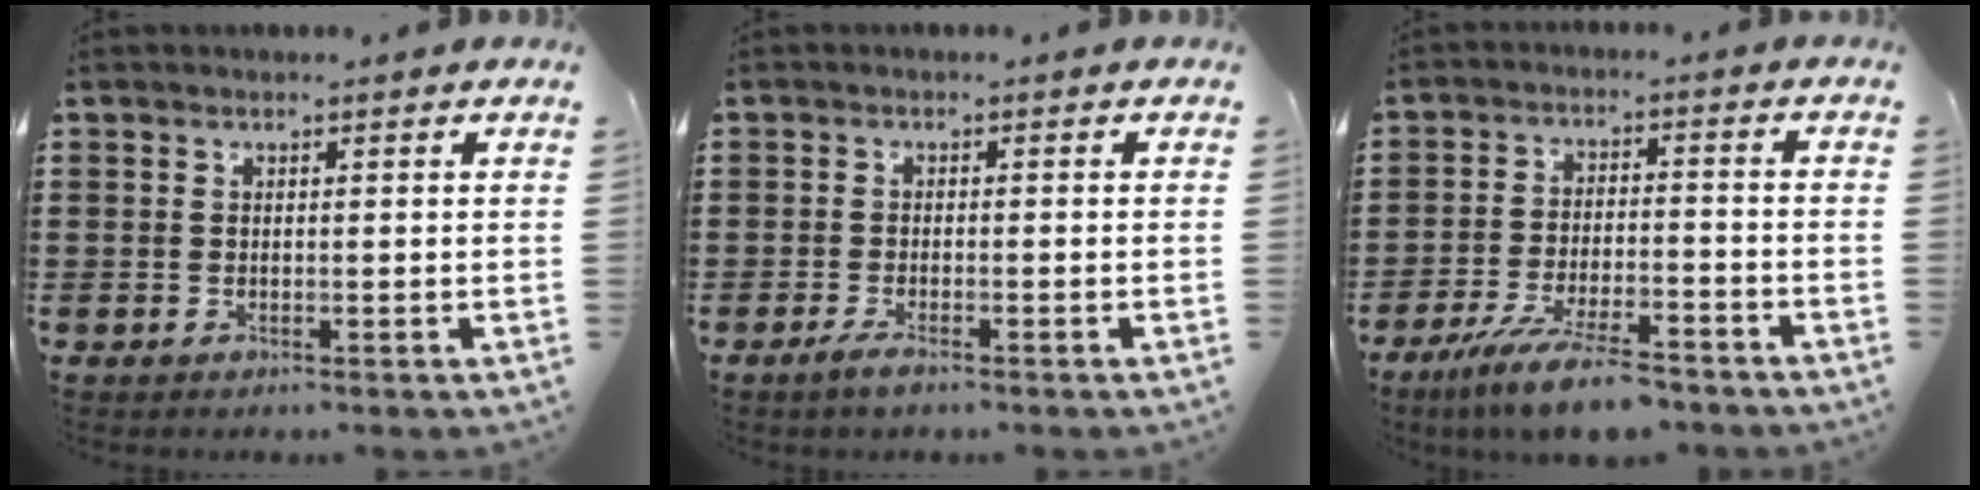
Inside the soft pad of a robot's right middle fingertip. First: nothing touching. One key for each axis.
{"total": 1.8, "fx": -1.2, "fy": 0.3, "fz": 1.3, "tx": -0.030, "ty": -0.004, "tz": -0.024}
{"total": 8.3, "fx": -7.0, "fy": 1.0, "fz": 4.3, "tx": -0.086, "ty": 0.000, "tz": -0.132}